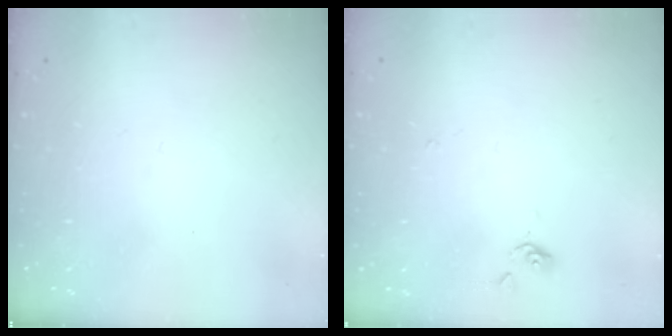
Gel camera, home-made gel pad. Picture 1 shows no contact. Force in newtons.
{"total": 0.0}